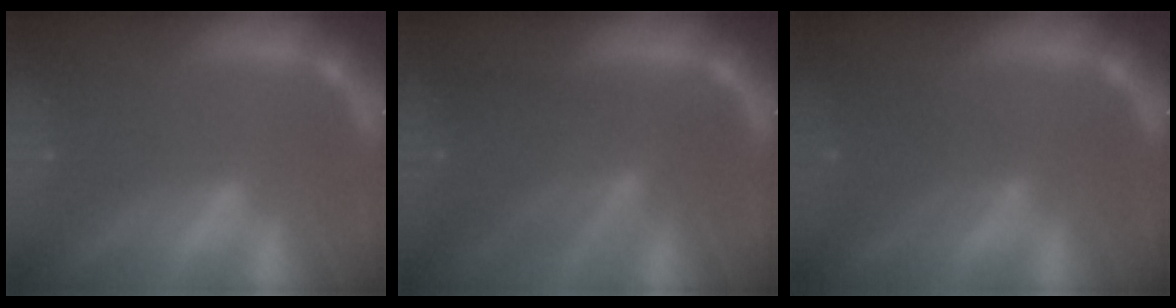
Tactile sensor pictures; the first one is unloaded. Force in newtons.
{"total": 7.1}
{"total": 3.0}